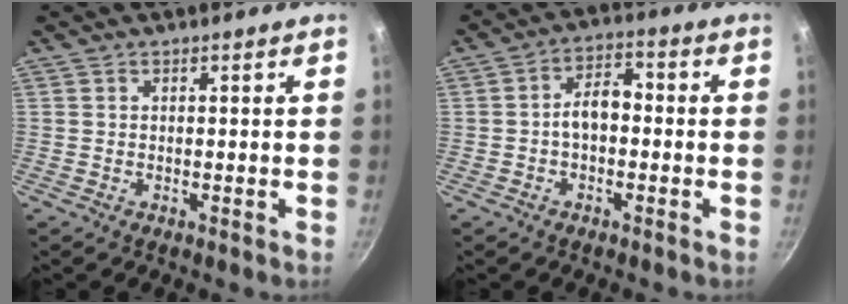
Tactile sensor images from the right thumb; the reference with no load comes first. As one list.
[{"total": 5.9, "force": [-0.8, 3.7, 4.6], "torque": [-0.054, 0.027, -0.022]}]